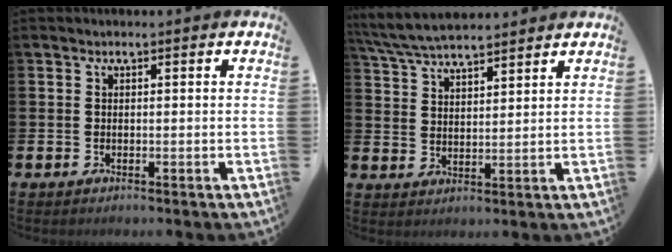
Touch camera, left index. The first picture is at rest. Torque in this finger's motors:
{"motor_torque": [0.80, -1.33, -0.21, 0.21]}